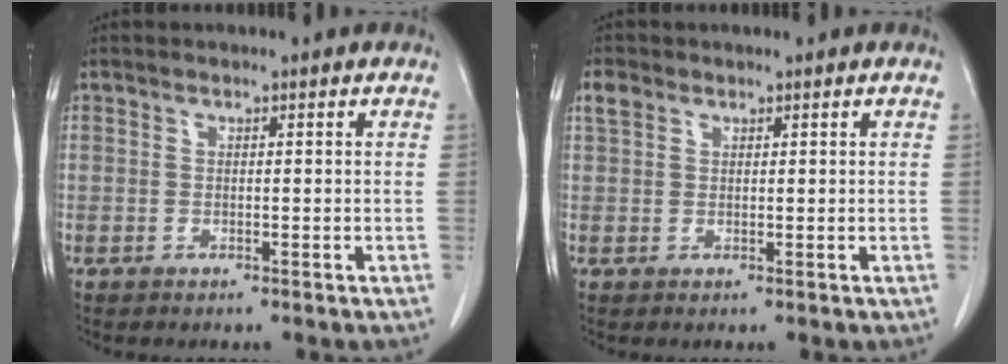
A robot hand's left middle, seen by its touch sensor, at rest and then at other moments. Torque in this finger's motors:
{"motor_torque": [0.16, -0.18, 0.14, 0.00]}